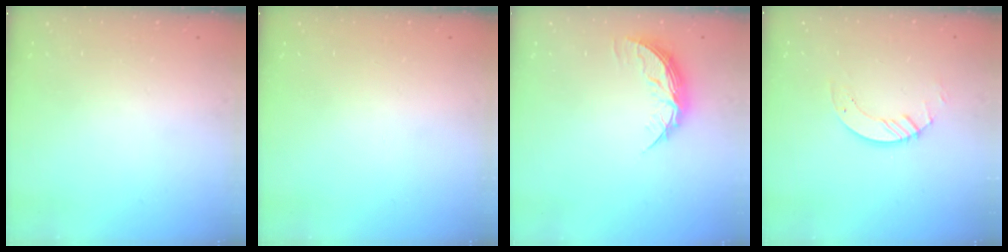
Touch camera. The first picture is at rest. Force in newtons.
{"total": 0.0}
{"total": 8.2, "press": 8.2, "slide": 0.5}
{"total": 4.0, "press": 4.0, "slide": 0.3}